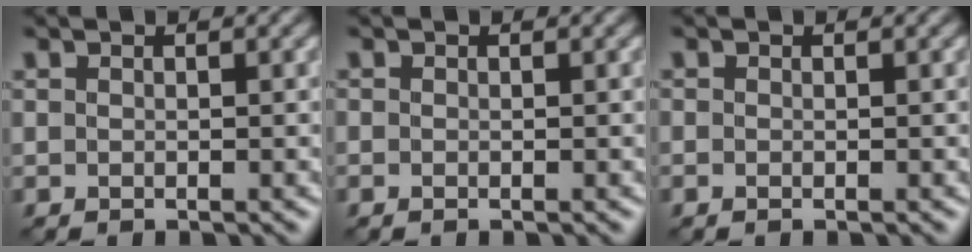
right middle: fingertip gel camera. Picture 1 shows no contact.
{"total": 0.0}
{"total": 0.0}